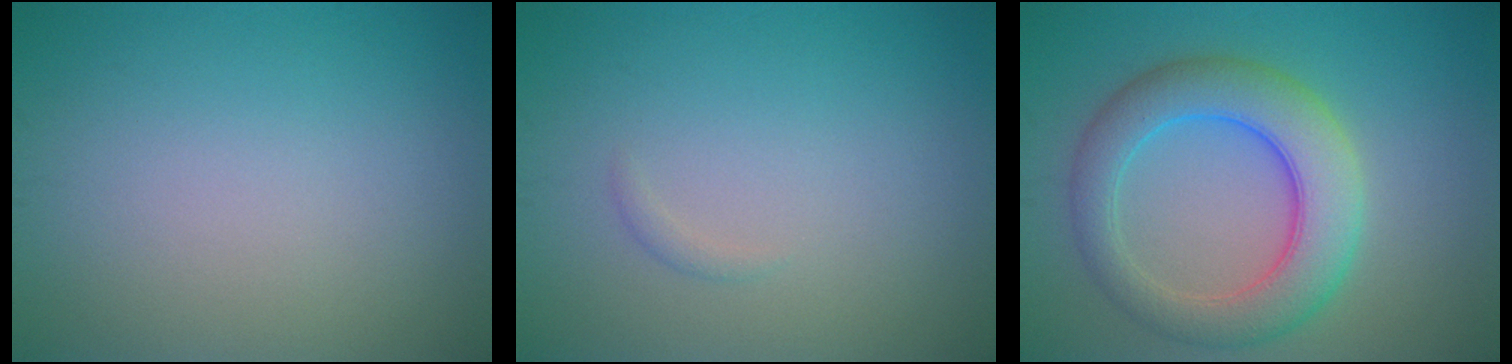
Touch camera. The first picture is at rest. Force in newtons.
{"total": 0.6, "press": 0.5, "slide": 0.1}
{"total": 6.8, "press": 6.8, "slide": 0.2}